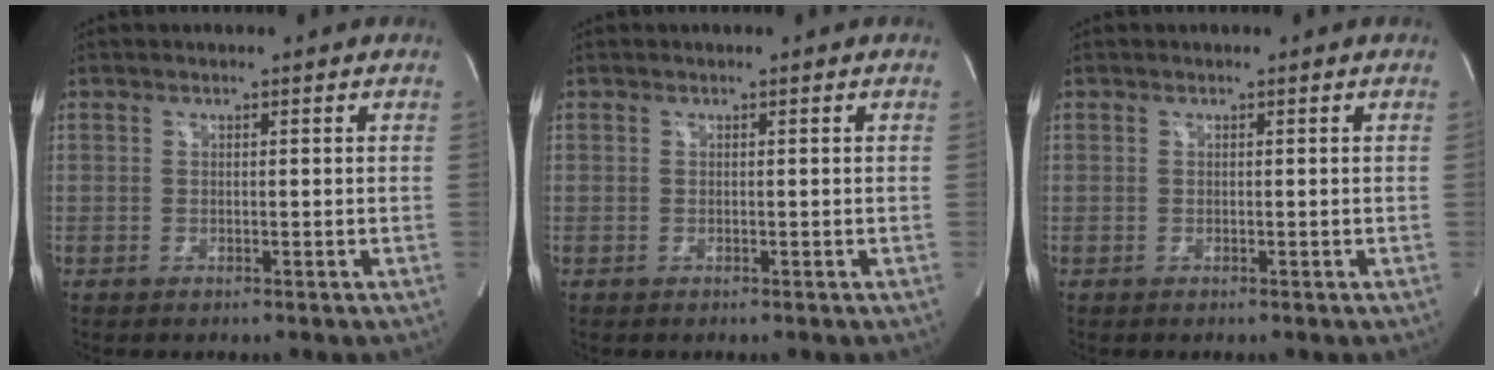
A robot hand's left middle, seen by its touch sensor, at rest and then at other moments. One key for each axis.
{"total": 0.0}
{"total": 0.0}